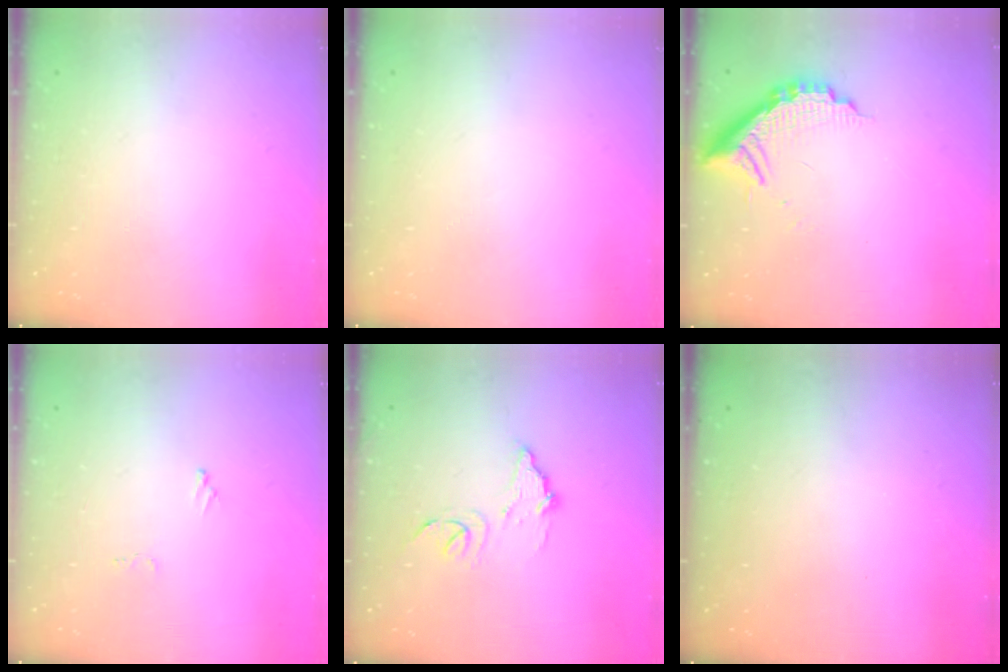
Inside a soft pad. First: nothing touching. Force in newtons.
{"total": 0.0}
{"total": 11.5, "press": 11.4, "slide": 0.8}
{"total": 5.6, "press": 5.6, "slide": 0.2}
{"total": 10.1, "press": 10.1, "slide": 0.7}
{"total": 3.3, "press": 3.3, "slide": 0.3}